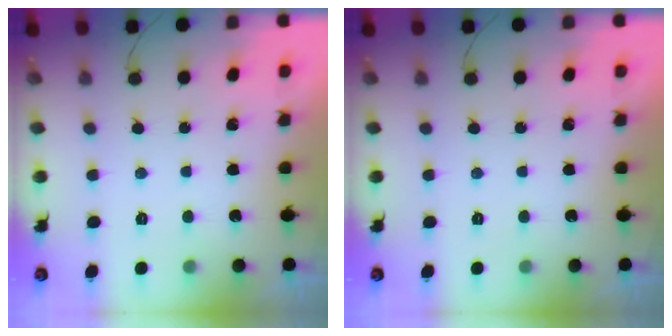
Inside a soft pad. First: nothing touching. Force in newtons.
{"total": 0.0}